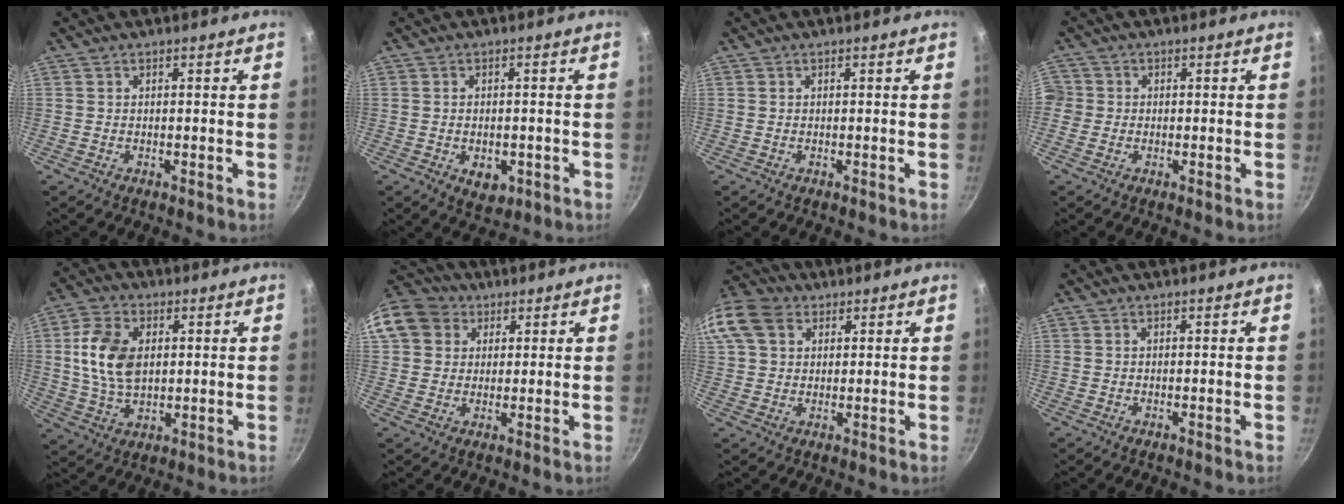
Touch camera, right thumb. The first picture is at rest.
{"total": 4.7, "force": [-1.6, 3.0, 3.2], "torque": [-0.037, 0.001, -0.013]}
{"total": 0.0}
{"total": 3.3, "force": [-0.6, 3.1, 0.7], "torque": [0.001, 0.007, -0.016]}
{"total": 11.6, "force": [1.9, 7.6, 8.6], "torque": [-0.151, -0.002, 0.035]}
{"total": 12.3, "force": [4.4, 10.4, 4.9], "torque": [-0.089, 0.022, 0.071]}
{"total": 15.9, "force": [5.9, 12.2, 8.4], "torque": [-0.190, 0.031, 0.101]}
{"total": 0.0}